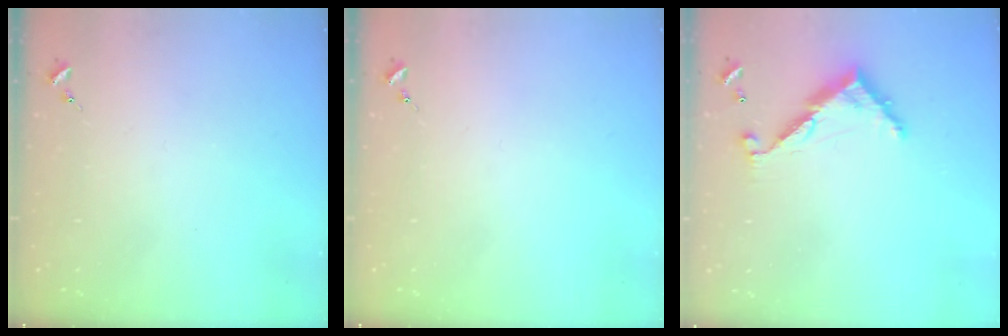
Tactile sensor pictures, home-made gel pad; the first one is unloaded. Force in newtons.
{"total": 0.0}
{"total": 9.2, "press": 9.2, "slide": 0.6}